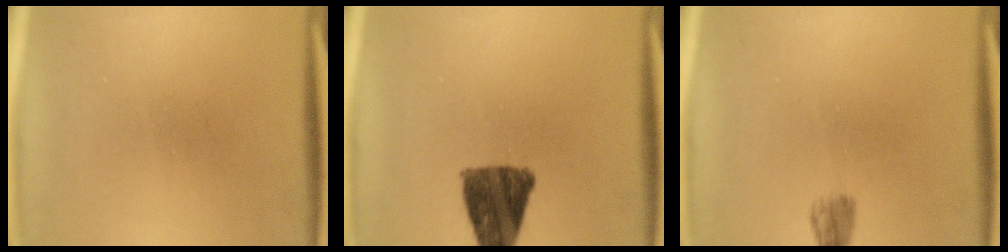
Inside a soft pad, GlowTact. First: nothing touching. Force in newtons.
{"total": 10.9}
{"total": 2.1}